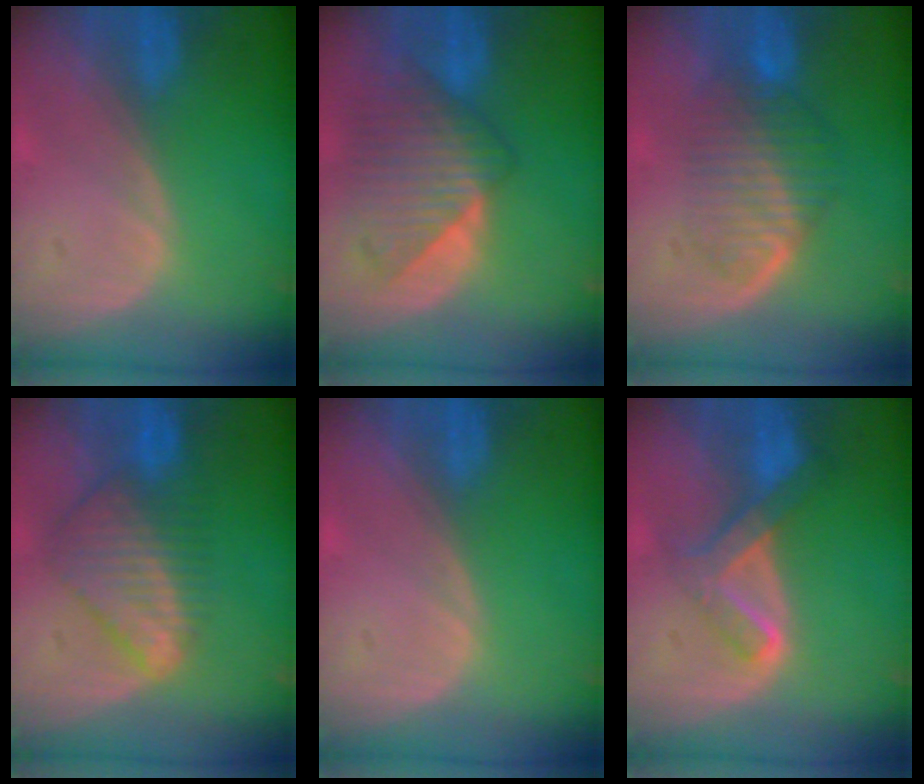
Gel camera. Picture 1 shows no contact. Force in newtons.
{"total": 8.9, "press": 8.1, "slide": 3.8}
{"total": 6.7, "press": 6.4, "slide": 1.8}
{"total": 8.5, "press": 7.4, "slide": 4.2}
{"total": 0.0}
{"total": 6.7, "press": 5.6, "slide": 3.6}